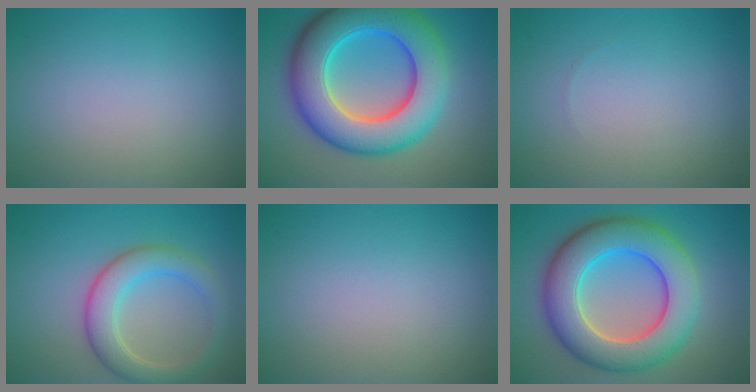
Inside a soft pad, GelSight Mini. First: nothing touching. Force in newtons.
{"total": 12.0, "press": 12.0, "slide": 0.2}
{"total": 0.0}
{"total": 4.8, "press": 4.8, "slide": 0.2}
{"total": 0.0}
{"total": 10.5, "press": 10.5, "slide": 0.3}